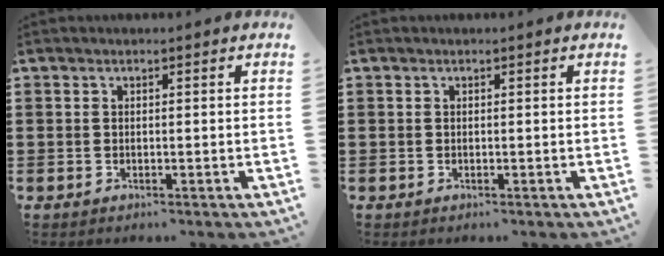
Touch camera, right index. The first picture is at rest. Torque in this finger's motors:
{"motor_torque": [-0.01, -0.01, 0.00, -0.01]}